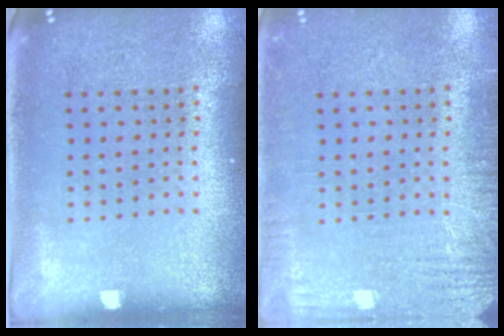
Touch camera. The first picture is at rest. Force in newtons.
{"total": 2.9, "press": 2.9, "slide": 0.4}